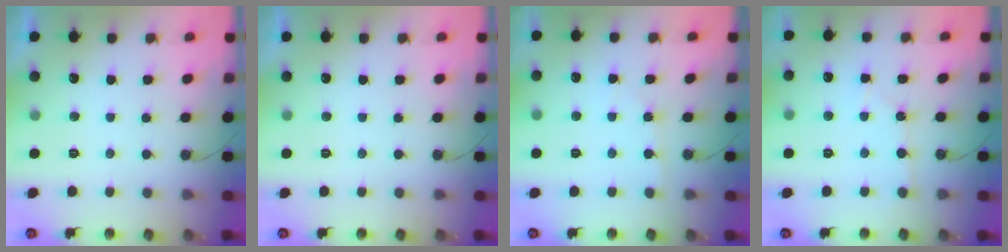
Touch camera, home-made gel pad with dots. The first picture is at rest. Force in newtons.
{"total": 0.0}
{"total": 3.3, "press": 3.3, "slide": 0.4}
{"total": 5.1, "press": 5.0, "slide": 0.6}